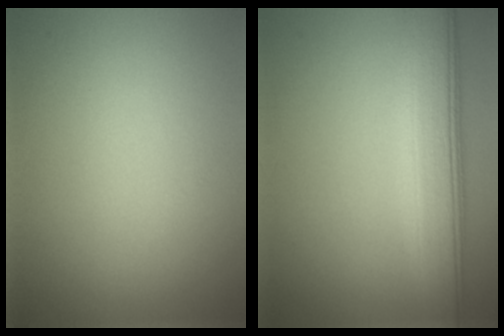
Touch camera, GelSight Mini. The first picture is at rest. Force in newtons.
{"total": 7.2, "press": 7.2, "slide": 0.6}